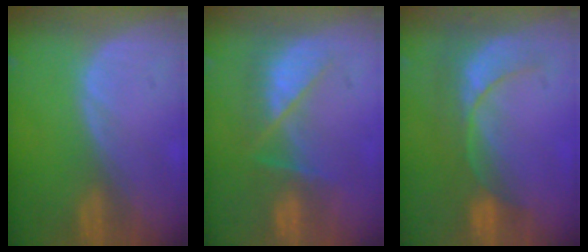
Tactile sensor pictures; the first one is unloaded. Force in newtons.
{"total": 7.2, "press": 7.0, "slide": 1.7}
{"total": 9.1, "press": 7.8, "slide": 4.7}